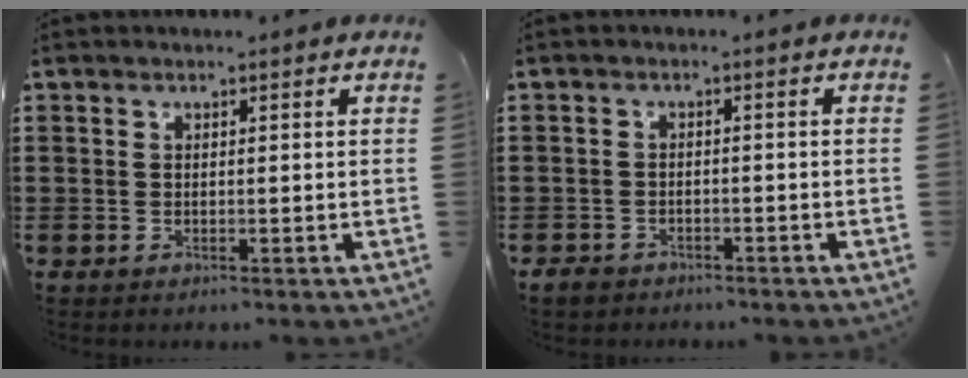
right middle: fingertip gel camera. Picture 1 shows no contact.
{"total": 1.7, "force": [-1.5, 0.6, 0.3], "torque": [-0.013, -0.001, -0.032]}